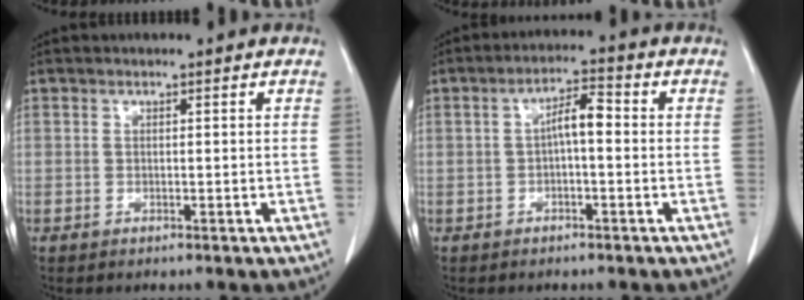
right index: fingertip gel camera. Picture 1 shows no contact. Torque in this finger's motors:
{"motor_torque": [0.54, -0.11, 0.26, 0.08]}